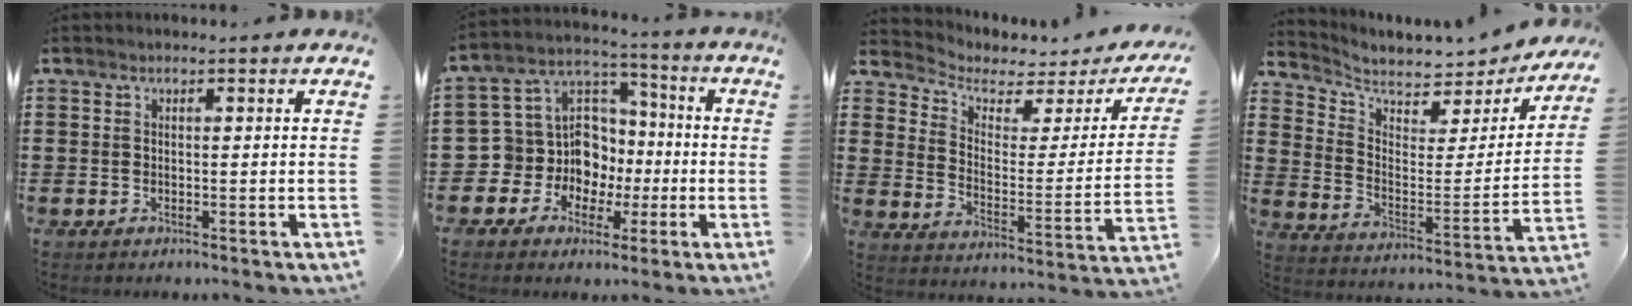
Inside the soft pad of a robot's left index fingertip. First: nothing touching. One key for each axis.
{"total": 10.8, "fx": -2.0, "fy": 10.2, "fz": 2.9, "tx": -0.106, "ty": 0.001, "tz": -0.030}
{"total": 3.2, "fx": 2.4, "fy": 1.7, "fz": 1.3, "tx": -0.048, "ty": -0.019, "tz": 0.034}
{"total": 4.7, "fx": 4.3, "fy": 1.6, "fz": 1.1, "tx": -0.052, "ty": -0.037, "tz": 0.071}